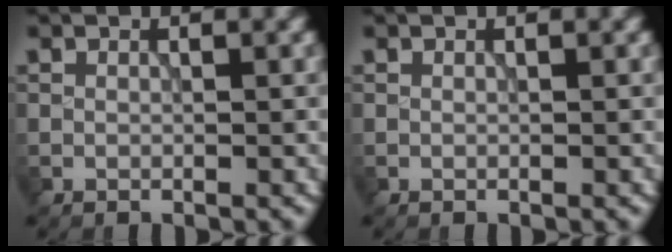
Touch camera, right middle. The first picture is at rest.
{"total": 0.0}